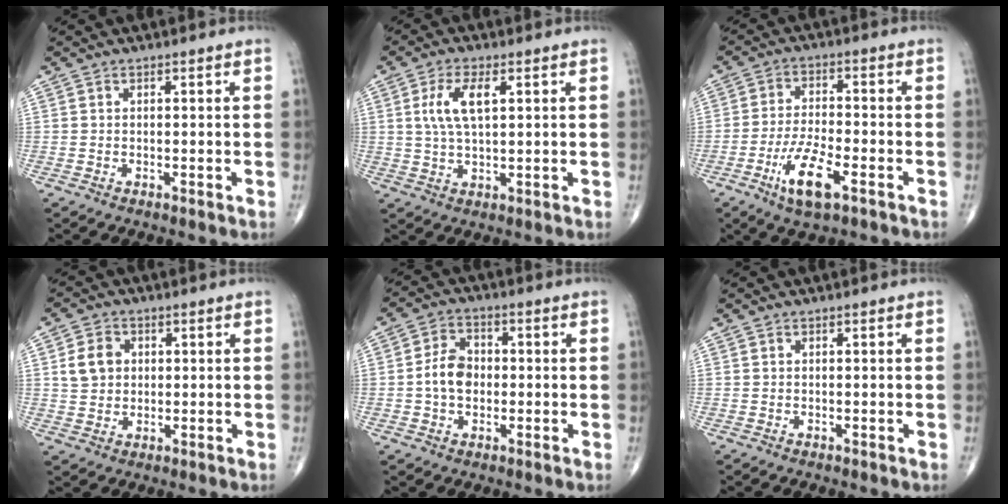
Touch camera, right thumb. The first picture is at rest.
{"total": 7.2, "force": [2.0, 2.9, 6.2], "torque": [-0.132, 0.001, 0.041]}
{"total": 9.4, "force": [-4.5, 3.0, 7.6], "torque": [-0.150, 0.013, -0.080]}
{"total": 5.9, "force": [1.2, 4.9, 3.0], "torque": [-0.039, 0.000, 0.021]}
{"total": 6.8, "force": [-0.5, 5.0, 4.6], "torque": [-0.068, 0.016, -0.017]}
{"total": 0.0}